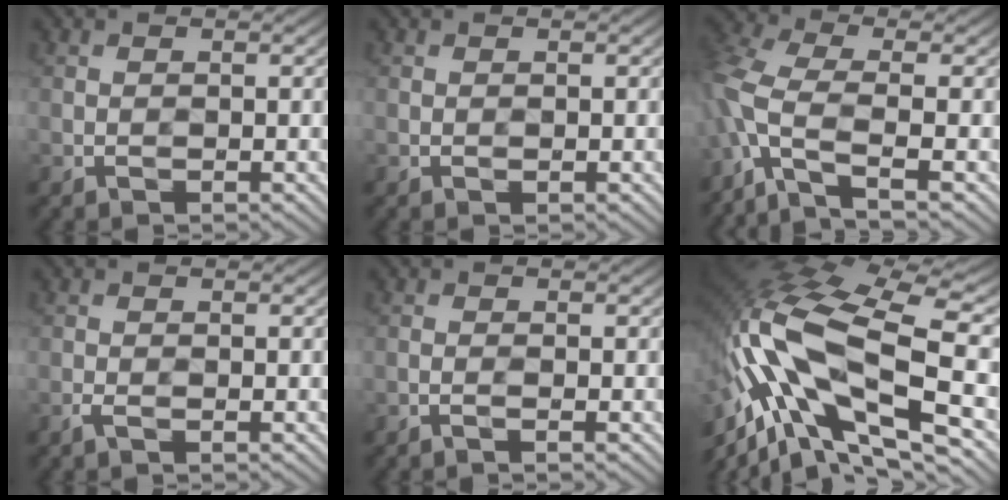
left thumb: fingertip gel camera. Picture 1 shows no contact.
{"total": 0.0}
{"total": 8.0, "force": [-3.5, 2.7, 6.7], "torque": [-0.164, 0.002, -0.089]}
{"total": 0.9, "force": [-0.6, 0.1, 0.6], "torque": [-0.016, 0.002, -0.013]}
{"total": 0.9, "force": [-0.5, 0.0, 0.7], "torque": [-0.013, 0.005, -0.015]}
{"total": 18.3, "force": [-3.8, 8.2, 15.9], "torque": [-0.347, 0.001, -0.073]}